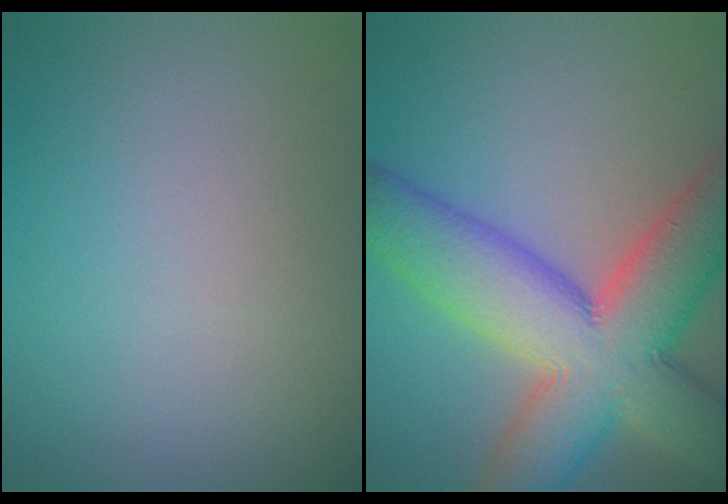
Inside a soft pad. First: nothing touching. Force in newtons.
{"total": 11.6, "press": 11.6, "slide": 0.8}